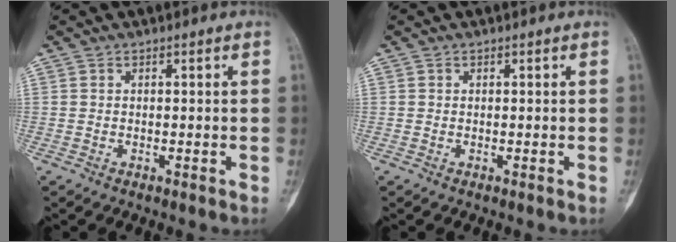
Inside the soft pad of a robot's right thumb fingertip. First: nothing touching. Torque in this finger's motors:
{"motor_torque": [0.10, 0.02, -0.02, 0.15, 0.03]}